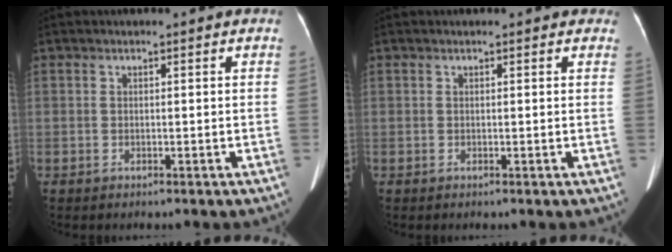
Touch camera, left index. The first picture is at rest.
{"total": 2.5, "force": [2.0, 1.1, 1.0], "torque": [-0.006, 0.013, 0.011]}